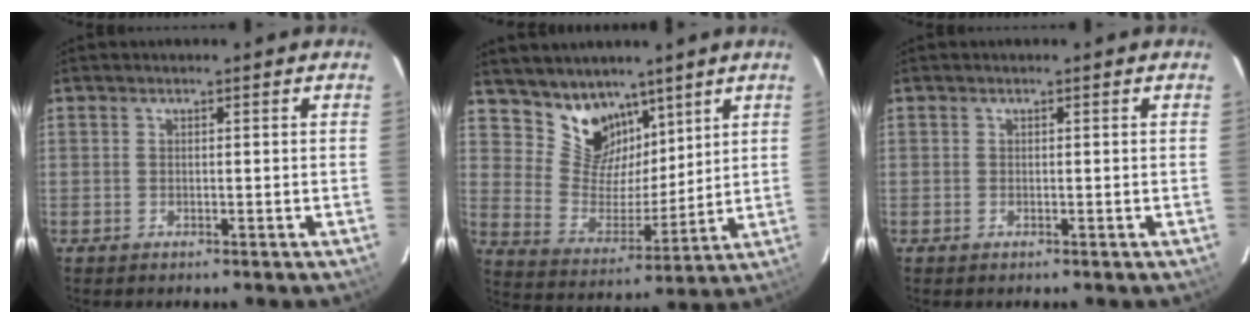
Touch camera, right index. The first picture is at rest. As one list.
[{"total": 11.3, "force": [8.2, 7.0, 3.4], "torque": [-0.063, 0.001, 0.161]}, {"total": 0.0}]